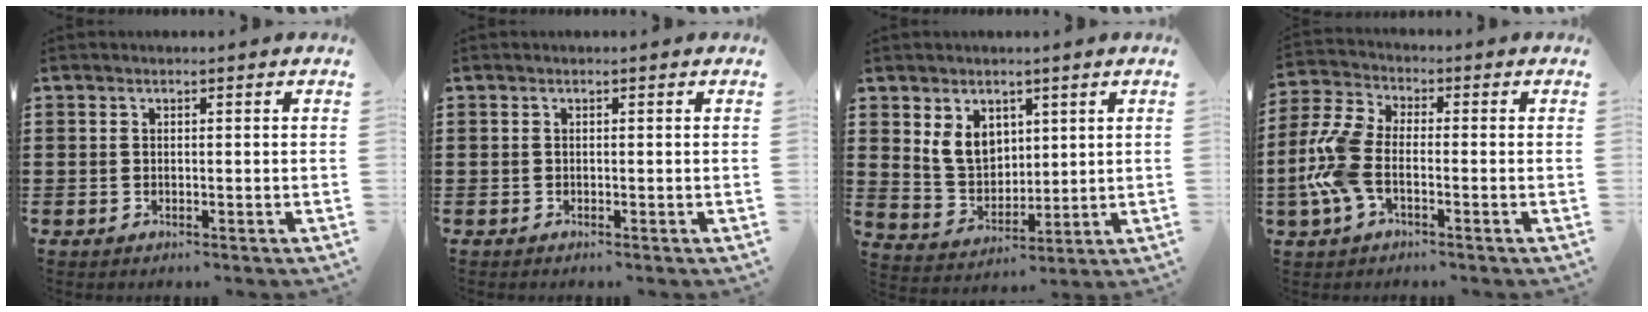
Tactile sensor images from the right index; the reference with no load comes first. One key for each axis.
{"total": 0.0}
{"total": 6.5, "fx": 2.7, "fy": 4.9, "fz": 3.2, "tx": -0.089, "ty": 0.013, "tz": 0.049}
{"total": 8.5, "fx": -2.2, "fy": 4.5, "fz": 6.9, "tx": -0.179, "ty": -0.004, "tz": -0.048}